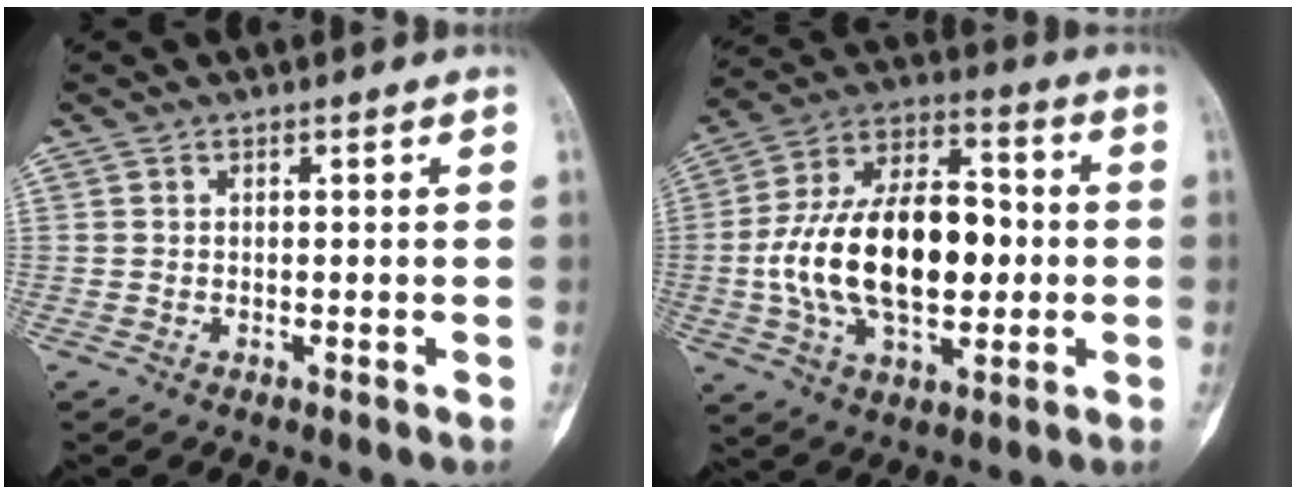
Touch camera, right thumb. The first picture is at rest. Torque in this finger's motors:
{"motor_torque": [1.80, 1.87, 1.44, -1.03, 0.66]}